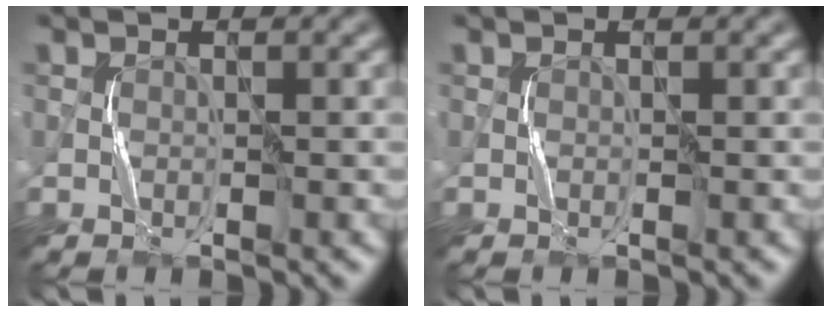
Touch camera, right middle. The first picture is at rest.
{"total": 0.0}